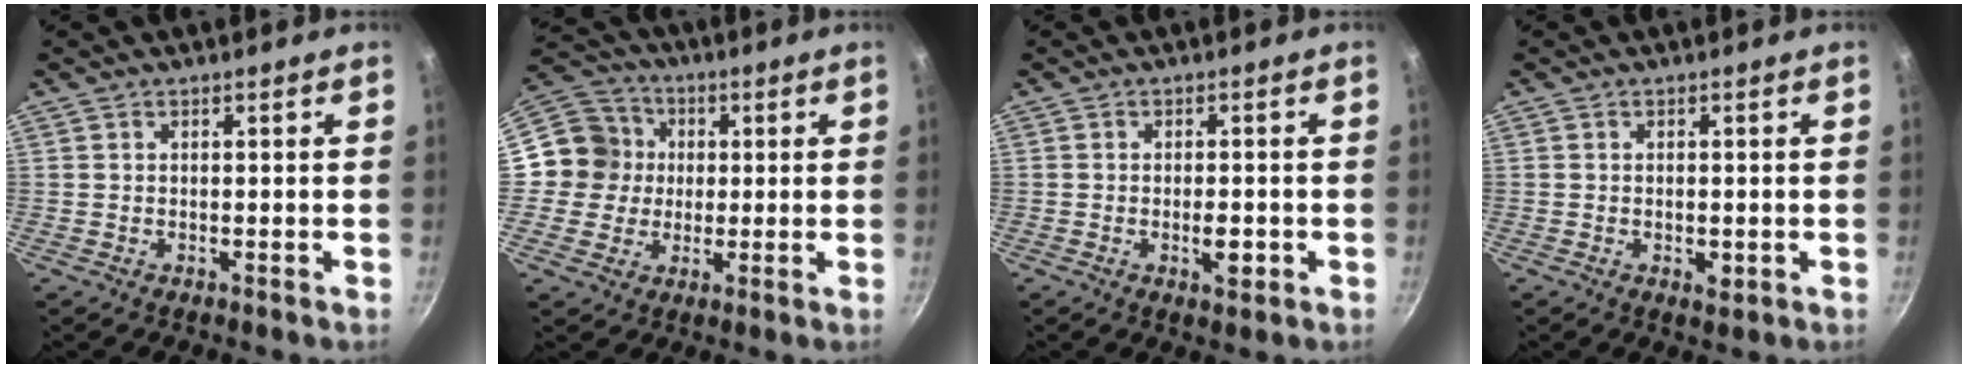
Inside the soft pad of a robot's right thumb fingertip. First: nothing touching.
{"total": 10.8, "force": [0.5, 10.5, 2.8], "torque": [-0.013, 0.027, -0.008]}
{"total": 3.9, "force": [-1.2, 1.6, 3.4], "torque": [-0.047, 0.005, -0.017]}
{"total": 2.5, "force": [-0.6, 1.3, 2.0], "torque": [-0.032, -0.004, -0.008]}